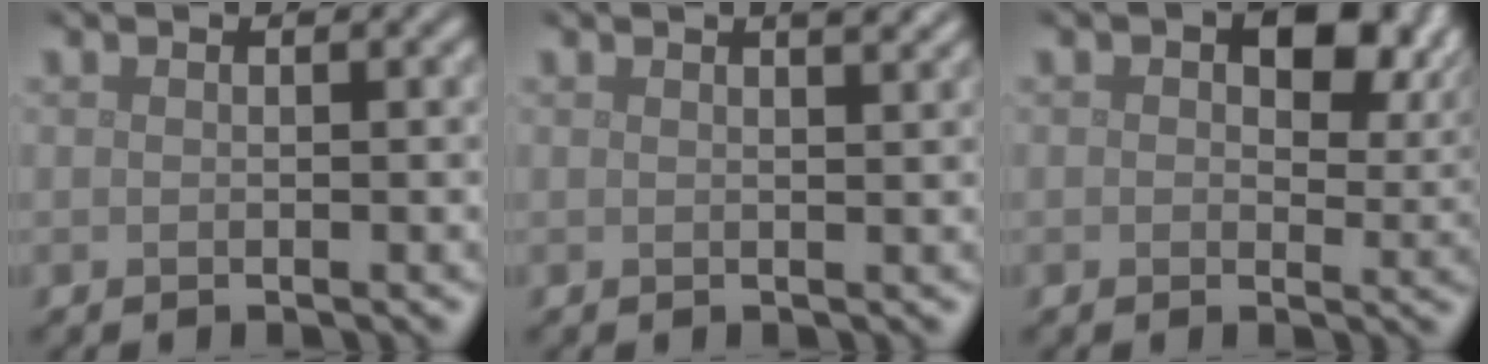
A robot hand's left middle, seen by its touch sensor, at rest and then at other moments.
{"total": 1.9, "force": [1.3, 0.5, 1.3], "torque": [-0.007, 0.003, 0.013]}
{"total": 6.7, "force": [2.3, 3.9, 4.9], "torque": [-0.061, -0.003, 0.028]}